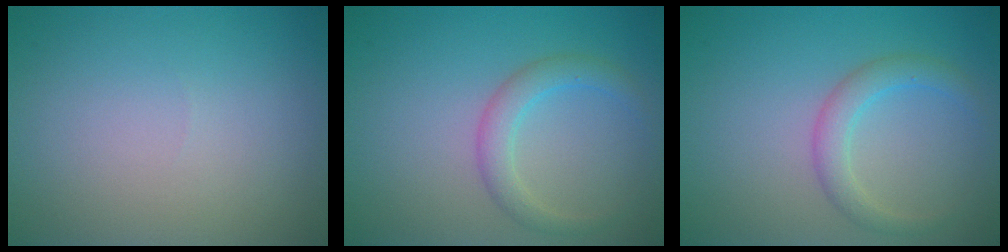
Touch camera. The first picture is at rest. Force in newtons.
{"total": 2.5, "press": 2.5, "slide": 0.1}
{"total": 2.5, "press": 2.5, "slide": 0.1}